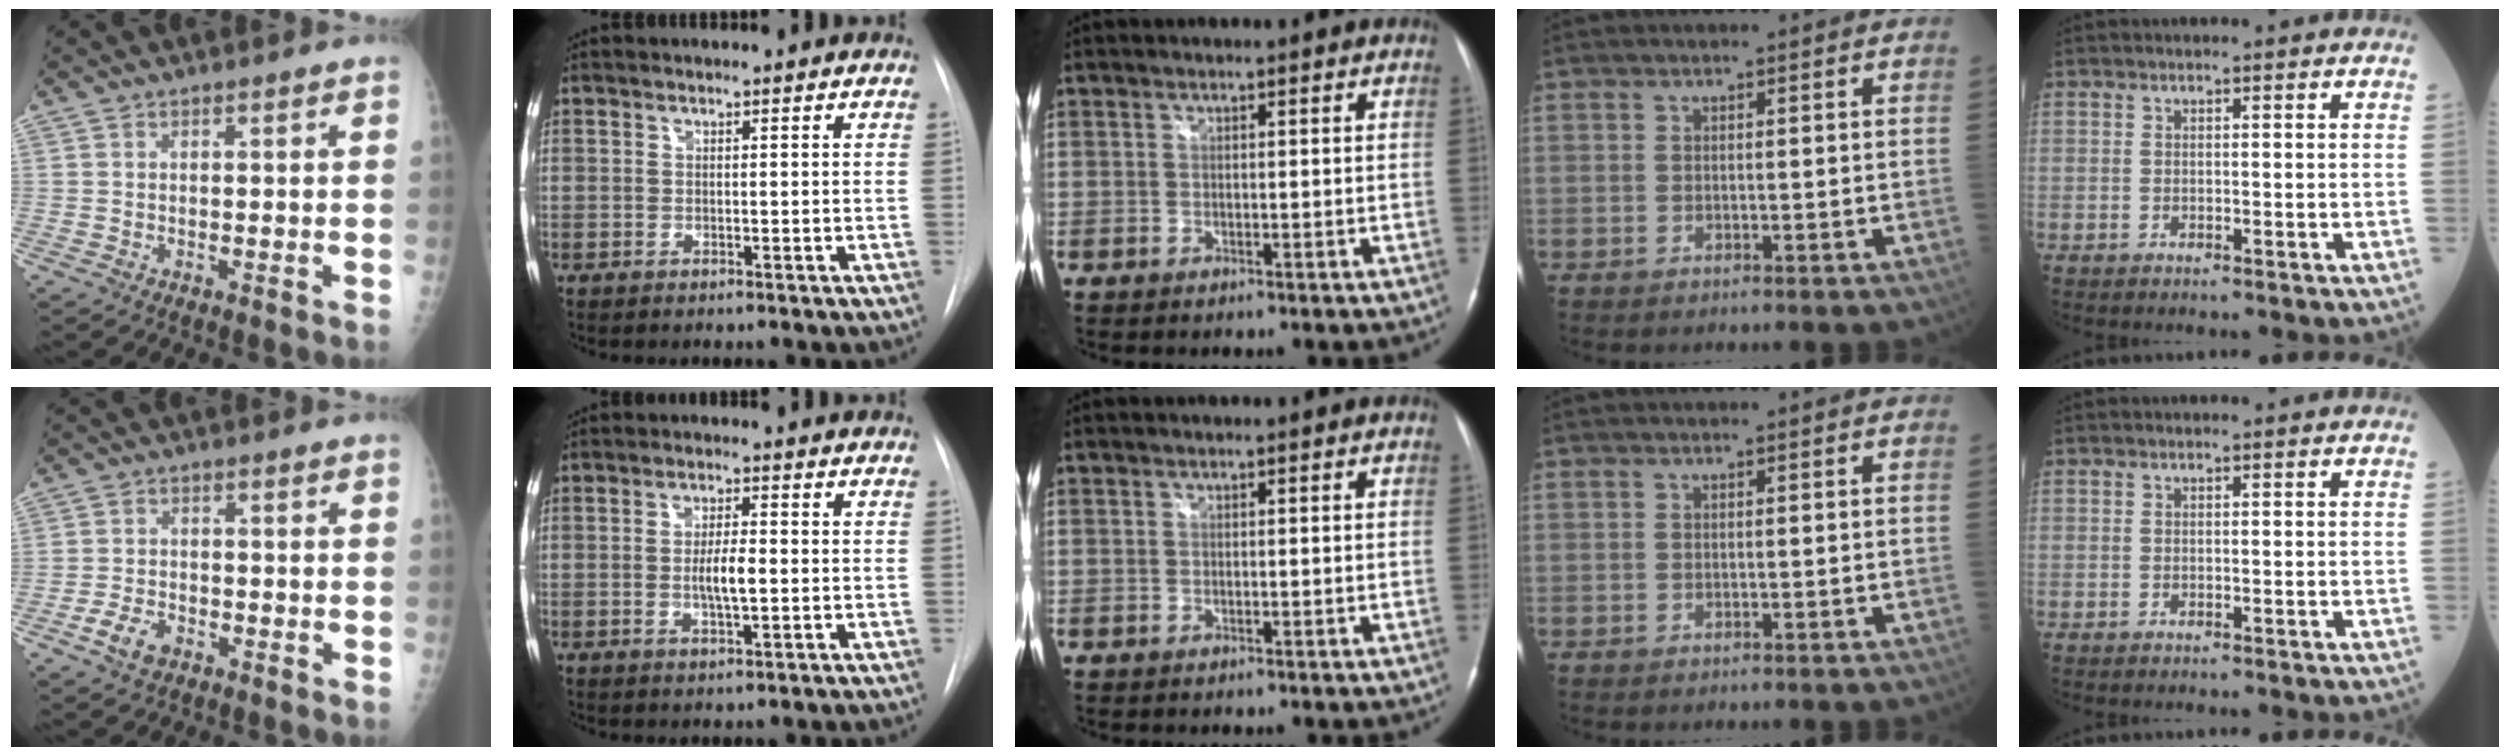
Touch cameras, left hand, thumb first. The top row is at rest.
{"thumb": {"total": 4.4, "force": [-2.4, 2.7, 2.5], "torque": [-0.046, 0.009, -0.043]}, "index": {"total": 4.2, "force": [-1.2, 0.7, 4.0], "torque": [-0.074, -0.008, -0.018]}}